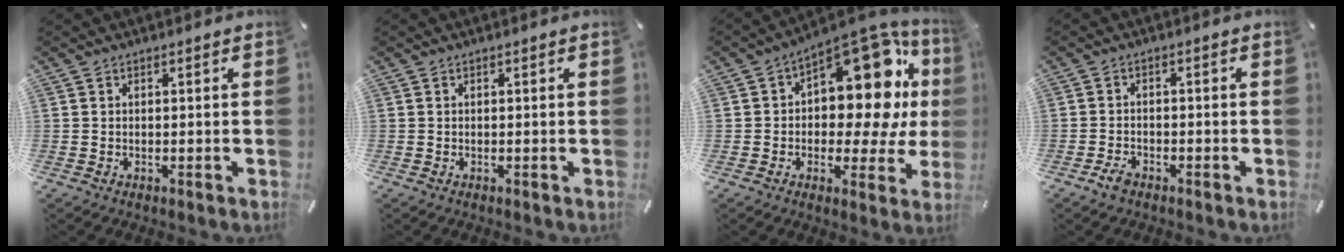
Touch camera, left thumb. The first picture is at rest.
{"total": 0.0}
{"total": 19.0, "force": [5.8, 10.9, 14.5], "torque": [-0.169, -0.065, 0.094]}
{"total": 2.9, "force": [-2.0, 1.5, 1.4], "torque": [-0.040, 0.006, -0.043]}